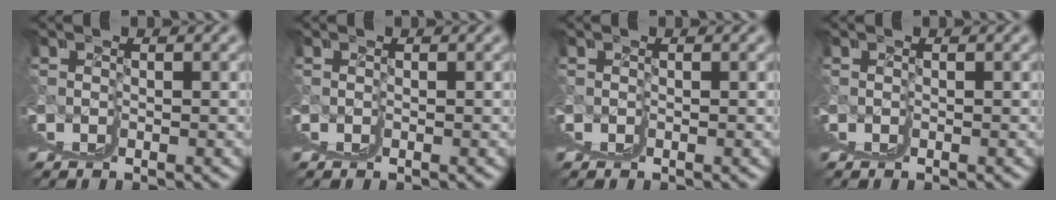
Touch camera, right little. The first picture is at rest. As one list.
[{"total": 0.0}, {"total": 0.0}, {"total": 0.0}]